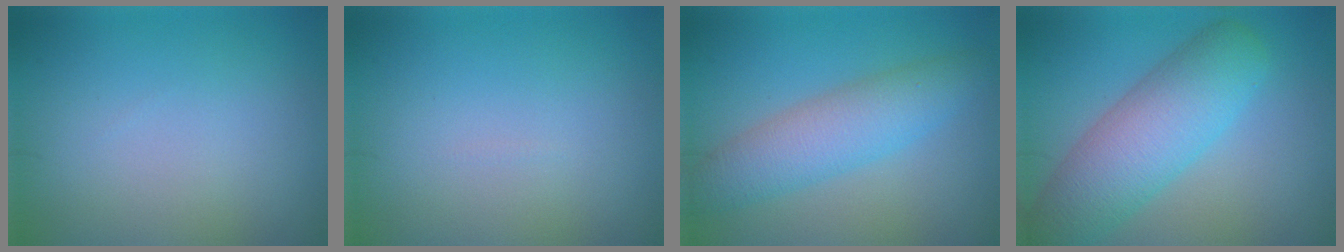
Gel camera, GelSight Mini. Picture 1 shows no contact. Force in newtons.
{"total": 0.0}
{"total": 4.9, "press": 4.9, "slide": 0.1}
{"total": 7.4, "press": 7.4, "slide": 0.1}